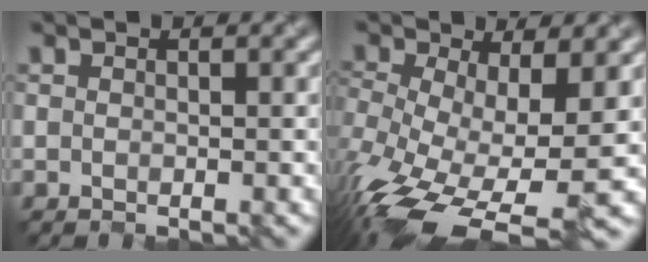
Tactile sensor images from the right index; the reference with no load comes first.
{"total": 11.7, "force": [-4.9, 4.6, 9.6], "torque": [-0.196, -0.038, -0.086]}